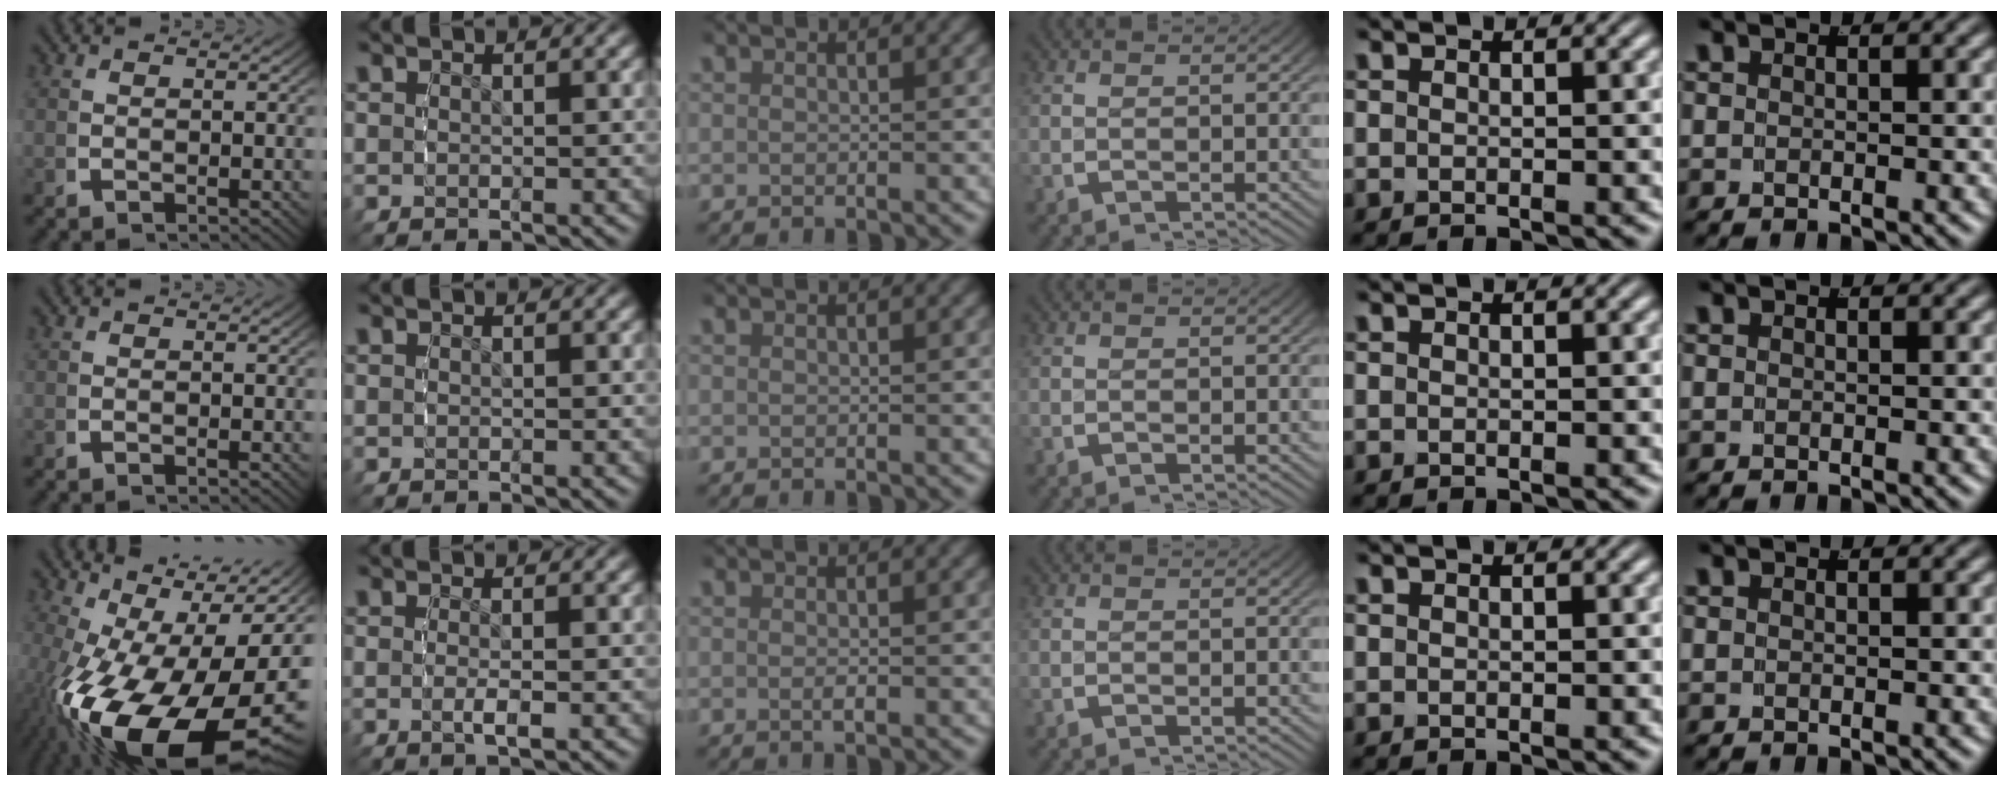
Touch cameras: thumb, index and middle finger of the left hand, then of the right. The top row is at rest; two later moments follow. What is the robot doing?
{"motion": "grasp_and_lifting", "object": "camera"}